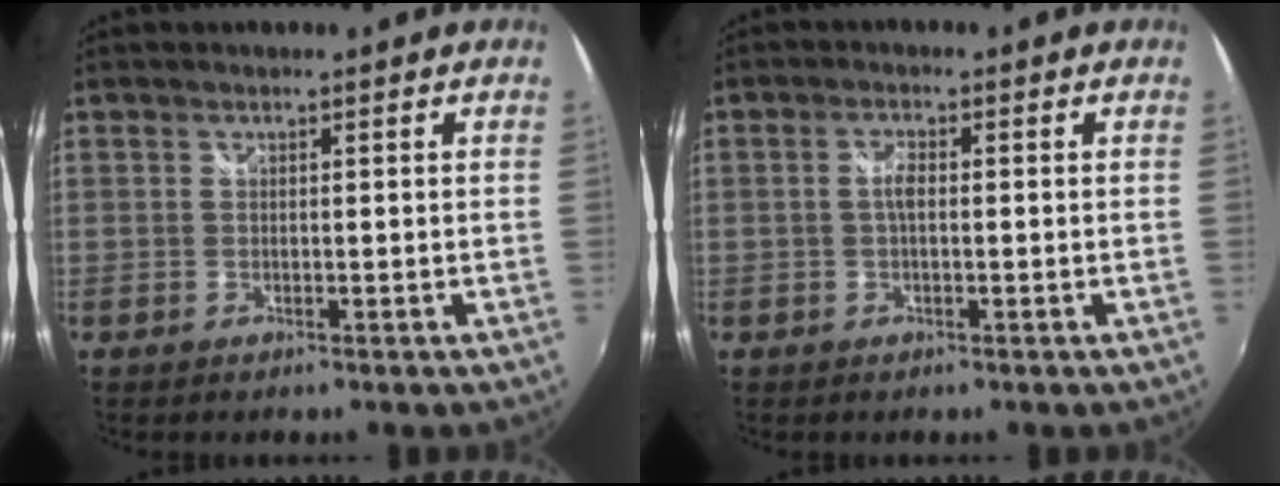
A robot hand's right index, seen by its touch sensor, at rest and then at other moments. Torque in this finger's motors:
{"motor_torque": [0.73, -0.04, 0.30, 0.07]}